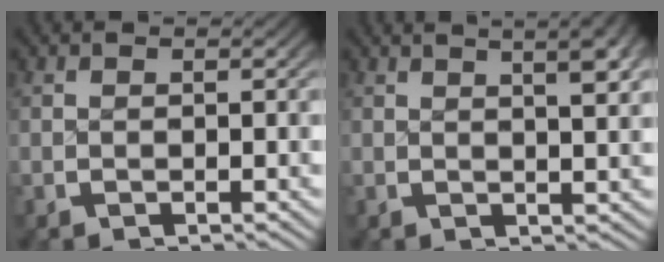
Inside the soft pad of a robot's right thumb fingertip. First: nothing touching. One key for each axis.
{"total": 4.7, "fx": 2.0, "fy": 1.5, "fz": 4.0, "tx": -0.044, "ty": 0.007, "tz": 0.029}